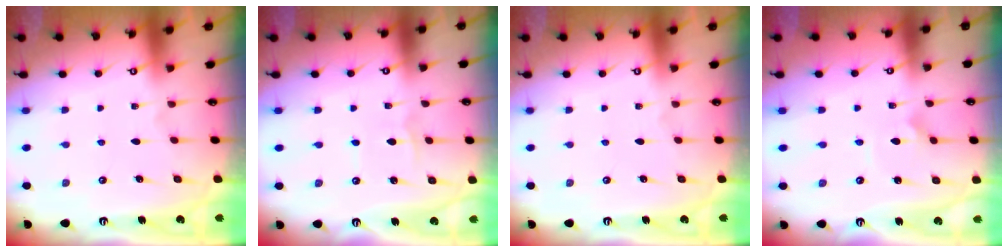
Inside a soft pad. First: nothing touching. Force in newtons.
{"total": 2.1, "press": 2.1, "slide": 0.2}
{"total": 0.0}
{"total": 2.9, "press": 2.9, "slide": 0.4}